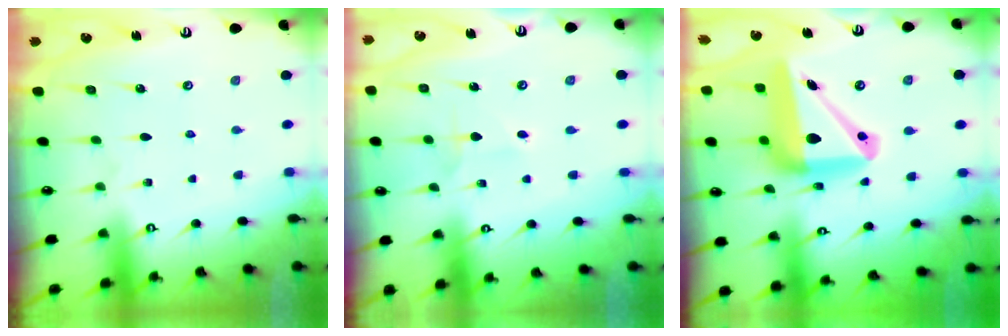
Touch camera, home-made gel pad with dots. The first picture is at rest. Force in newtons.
{"total": 1.9, "press": 1.9, "slide": 0.1}
{"total": 19.2, "press": 19.0, "slide": 2.7}